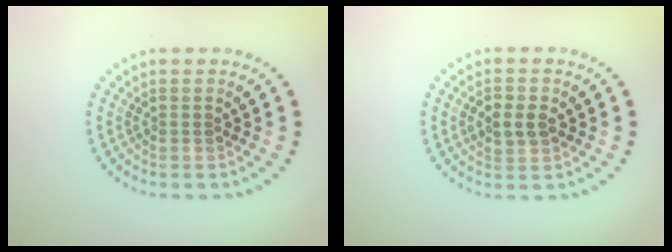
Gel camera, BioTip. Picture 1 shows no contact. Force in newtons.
{"total": 2.5, "press": 2.4, "slide": 0.4}